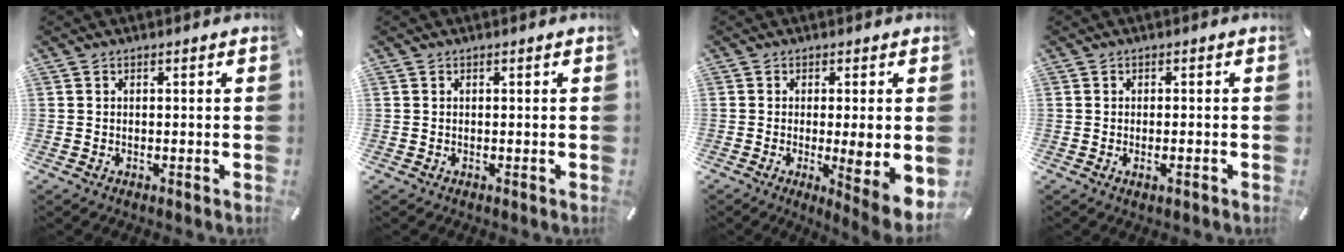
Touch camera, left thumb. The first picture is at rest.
{"total": 0.0}
{"total": 8.5, "force": [-0.5, 1.3, 8.4], "torque": [-0.105, -0.023, -0.005]}
{"total": 1.4, "force": [-0.5, 0.4, 1.3], "torque": [-0.023, 0.000, -0.008]}